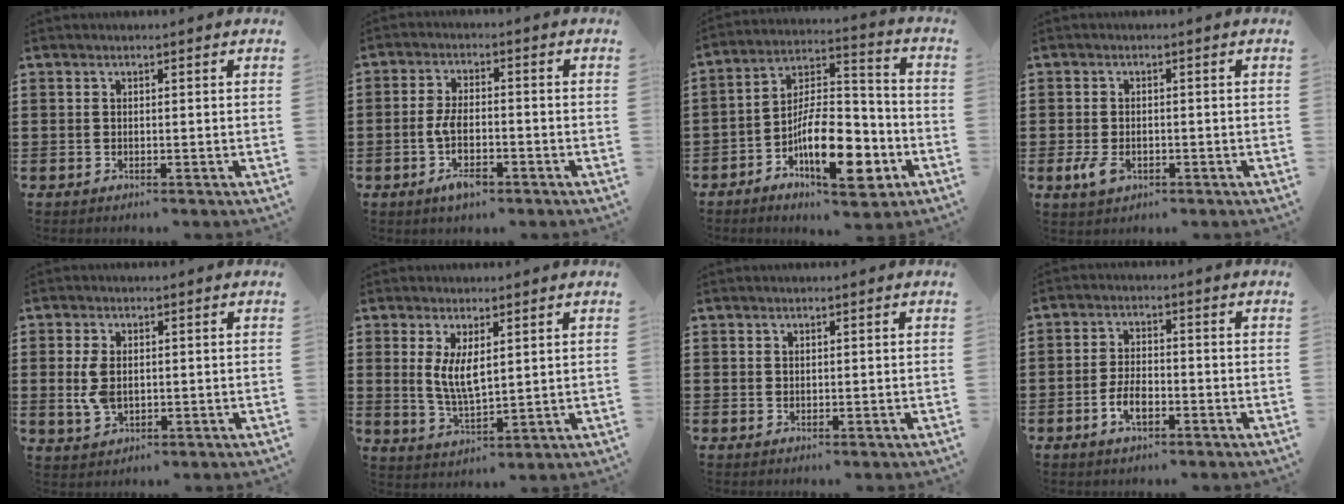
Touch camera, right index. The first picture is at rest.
{"total": 5.4, "force": [-2.0, 2.4, 4.5], "torque": [-0.098, 0.002, -0.041]}
{"total": 14.1, "force": [-6.1, 5.8, 11.3], "torque": [-0.203, 0.014, -0.108]}
{"total": 3.2, "force": [-1.1, 2.0, 2.2], "torque": [-0.062, -0.008, -0.025]}
{"total": 5.0, "force": [0.2, 3.1, 3.9], "torque": [-0.101, 0.001, -0.001]}
{"total": 5.2, "force": [1.3, 2.1, 4.6], "torque": [-0.084, 0.001, 0.022]}
{"total": 0.6, "force": [0.4, 0.4, 0.1], "torque": [-0.003, 0.002, 0.009]}
{"total": 4.3, "force": [-1.7, 2.1, 3.4], "torque": [-0.073, 0.001, -0.035]}